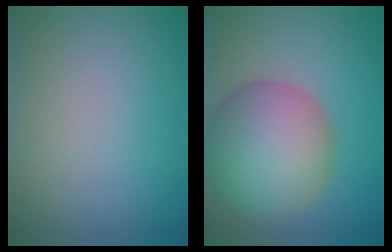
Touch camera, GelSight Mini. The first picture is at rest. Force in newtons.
{"total": 8.7, "press": 8.7, "slide": 0.4}